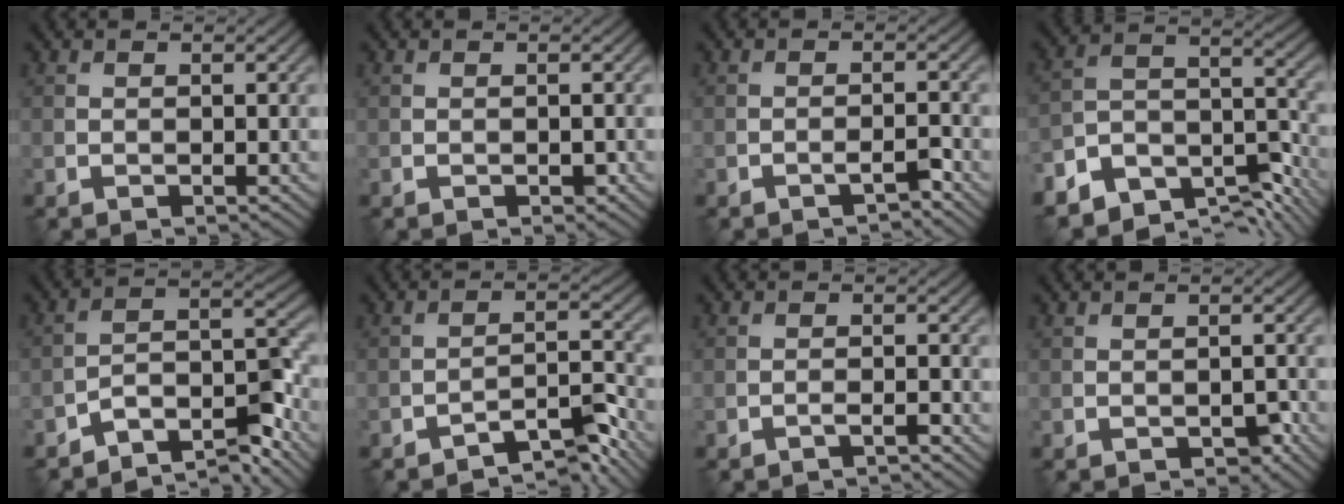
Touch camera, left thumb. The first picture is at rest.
{"total": 0.5, "force": [-0.3, 0.3, 0.4], "torque": [-0.006, -0.002, -0.002]}
{"total": 1.8, "force": [-1.4, 0.2, 1.1], "torque": [-0.014, 0.008, -0.027]}
{"total": 10.6, "force": [-8.2, 4.7, 4.7], "torque": [-0.085, -0.012, -0.150]}
{"total": 8.3, "force": [-6.7, 2.1, 4.4], "torque": [-0.062, 0.010, -0.131]}
{"total": 5.9, "force": [-4.8, 1.1, 3.2], "torque": [-0.046, 0.009, -0.081]}
{"total": 1.4, "force": [-1.2, 0.1, 0.8], "torque": [-0.012, 0.006, -0.025]}
{"total": 1.5, "force": [-1.0, 0.7, 0.9], "torque": [-0.013, -0.001, -0.016]}